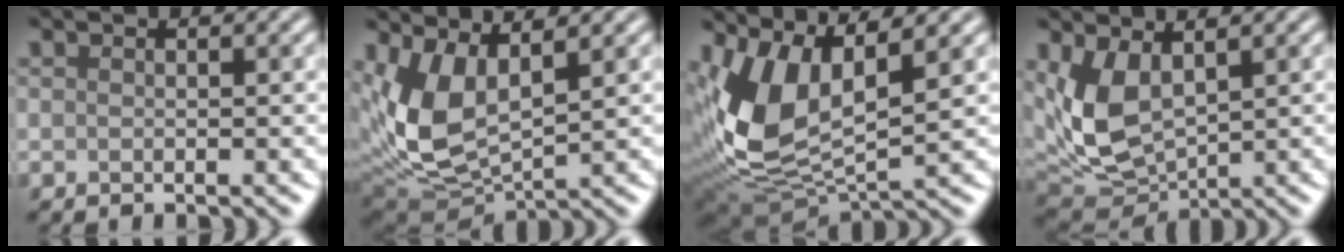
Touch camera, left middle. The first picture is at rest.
{"total": 7.3, "force": [1.9, 3.7, 6.1], "torque": [-0.144, -0.012, 0.038]}
{"total": 8.9, "force": [2.4, 4.6, 7.2], "torque": [-0.168, -0.006, 0.047]}
{"total": 6.3, "force": [1.5, 3.6, 4.9], "torque": [-0.122, -0.016, 0.036]}